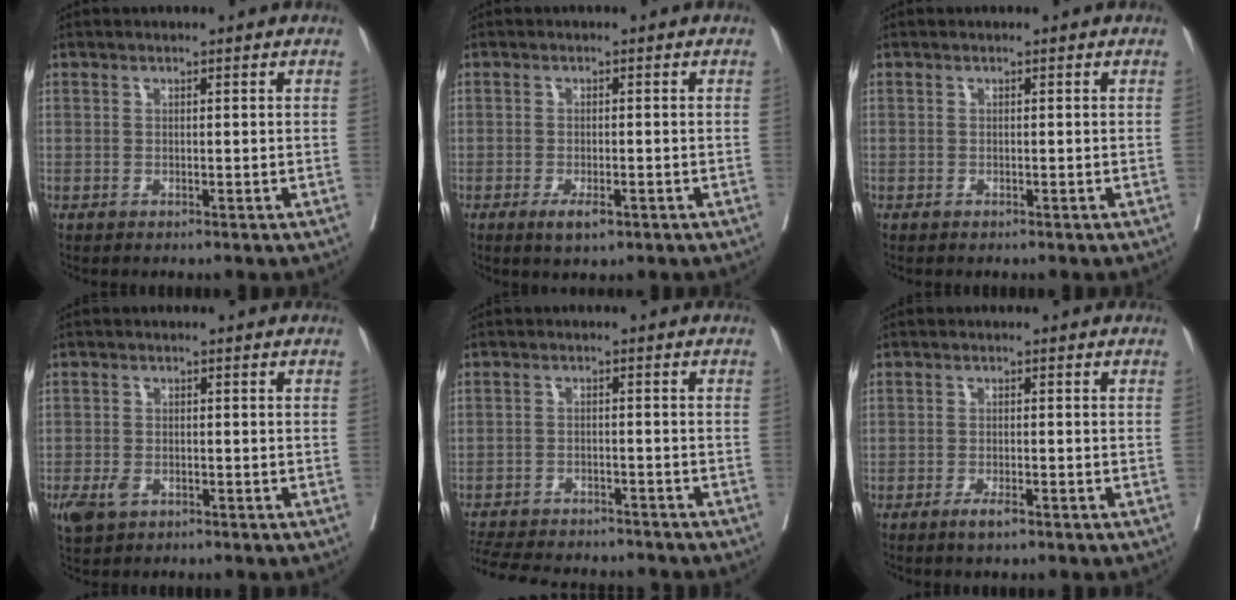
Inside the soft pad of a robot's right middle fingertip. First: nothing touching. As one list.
[{"total": 3.0, "force": [-1.6, 1.0, 2.3], "torque": [-0.040, -0.001, -0.023]}, {"total": 0.0}, {"total": 3.6, "force": [-1.8, 2.2, 2.2], "torque": [-0.044, -0.004, -0.025]}, {"total": 15.8, "force": [-14.3, 3.9, 5.5], "torque": [-0.135, -0.014, -0.199]}, {"total": 2.2, "force": [-1.5, 0.5, 1.6], "torque": [-0.029, -0.001, -0.025]}]